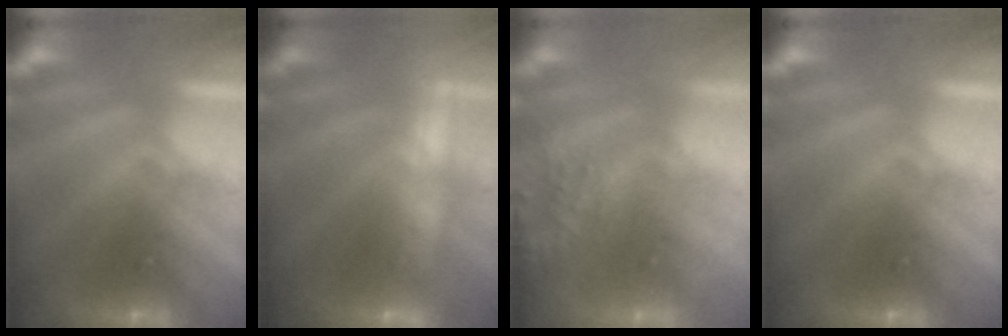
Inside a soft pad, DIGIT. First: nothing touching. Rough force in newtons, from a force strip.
{"total": 2.3}
{"total": 7.8}
{"total": 0.0}